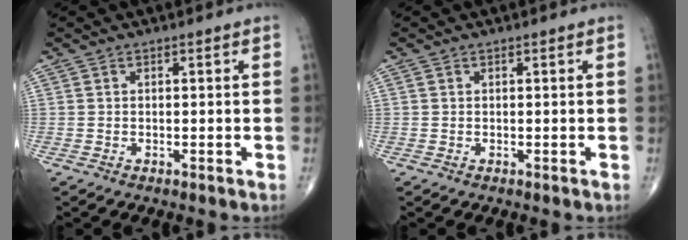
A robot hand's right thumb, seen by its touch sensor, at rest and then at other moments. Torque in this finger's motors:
{"motor_torque": [-0.46, -0.08, 0.04, 0.24, 0.07]}